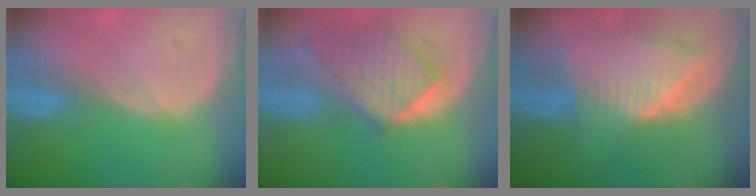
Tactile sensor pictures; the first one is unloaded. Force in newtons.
{"total": 9.3, "press": 8.1, "slide": 4.6}
{"total": 8.9, "press": 7.9, "slide": 4.2}